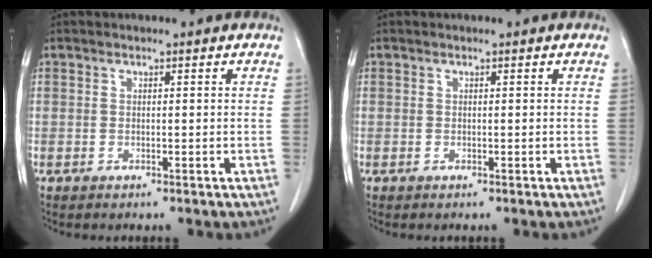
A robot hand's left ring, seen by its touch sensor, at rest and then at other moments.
{"total": 0.0}